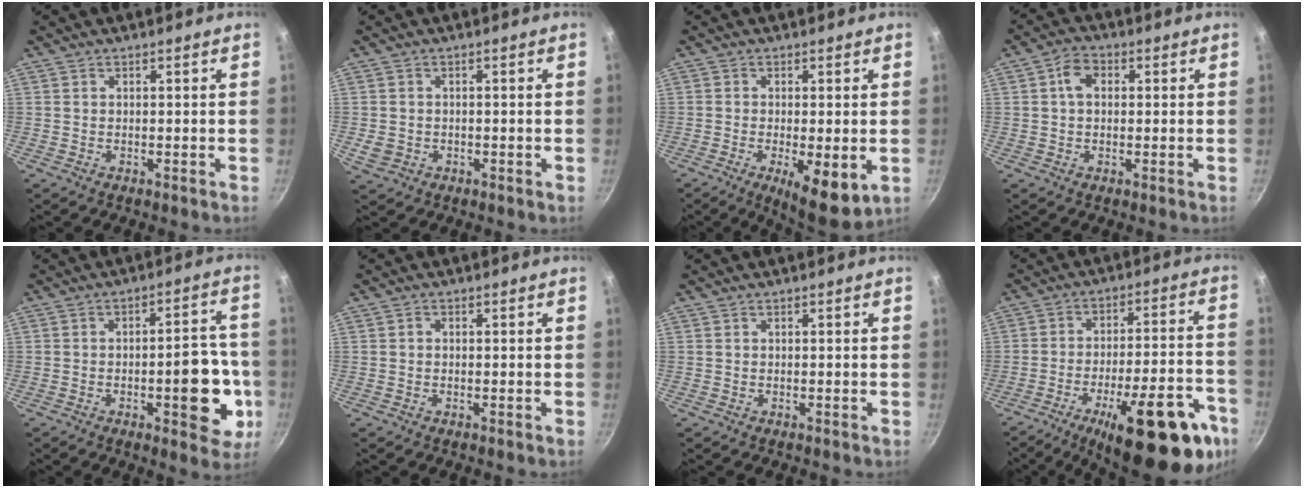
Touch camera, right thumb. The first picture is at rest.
{"total": 3.1, "force": [-0.7, 2.6, 1.5], "torque": [-0.027, 0.003, -0.005]}
{"total": 8.7, "force": [-2.3, 2.6, 8.0], "torque": [-0.119, -0.009, -0.026]}
{"total": 4.3, "force": [0.7, 3.2, 2.9], "torque": [-0.041, 0.010, 0.002]}
{"total": 13.8, "force": [-3.6, 6.0, 11.9], "torque": [-0.103, 0.025, -0.046]}
{"total": 0.5, "force": [-0.1, 0.4, 0.3], "torque": [-0.003, 0.004, -0.003]}
{"total": 0.0}
{"total": 25.5, "force": [-13.3, 8.6, 20.0], "torque": [-0.232, 0.054, -0.188]}